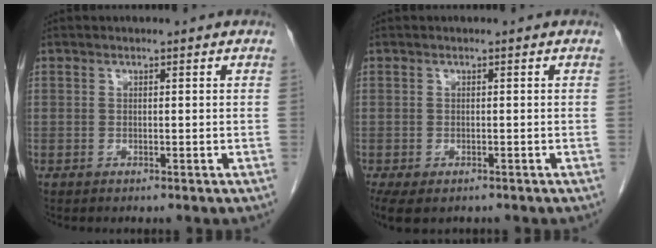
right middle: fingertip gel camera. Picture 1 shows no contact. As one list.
[{"total": 6.4, "force": [-4.1, 3.6, 3.4], "torque": [-0.082, -0.017, -0.060]}]